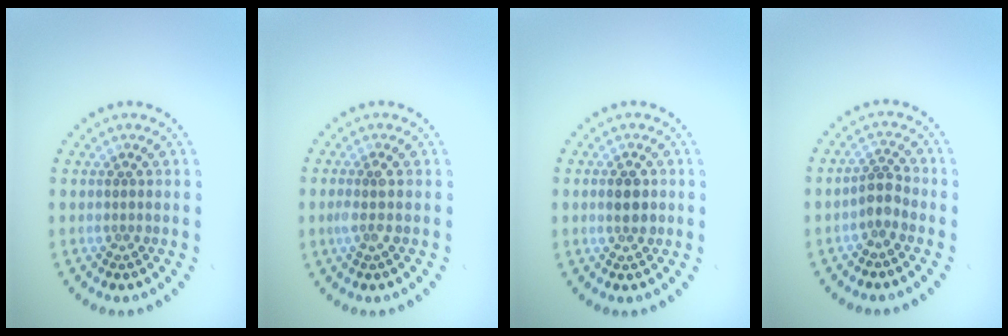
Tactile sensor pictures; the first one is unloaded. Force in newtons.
{"total": 1.5, "press": 1.2, "slide": 0.8}
{"total": 2.3, "press": 2.3, "slide": 0.0}
{"total": 1.8, "press": 1.5, "slide": 1.0}